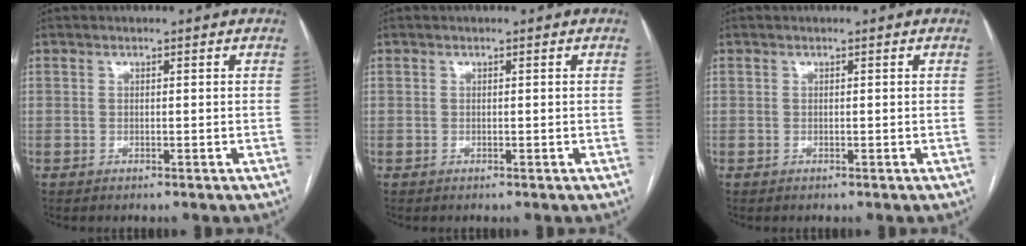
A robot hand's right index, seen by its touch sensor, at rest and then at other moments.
{"total": 0.0}
{"total": 0.0}